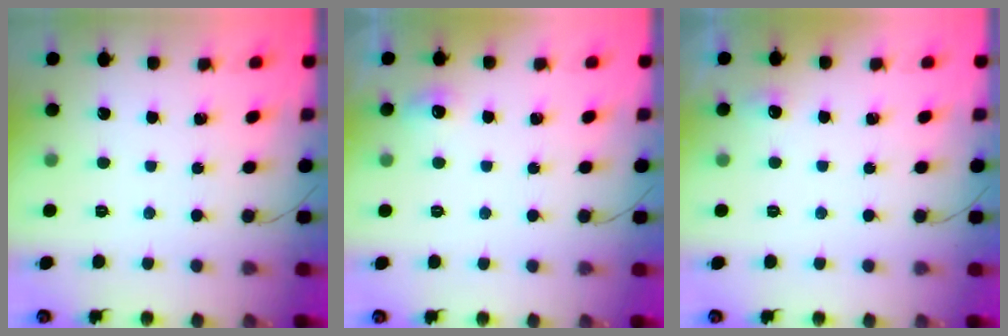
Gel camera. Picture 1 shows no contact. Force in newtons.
{"total": 12.3, "press": 5.1, "slide": 11.2}
{"total": 7.7, "press": 3.7, "slide": 6.7}